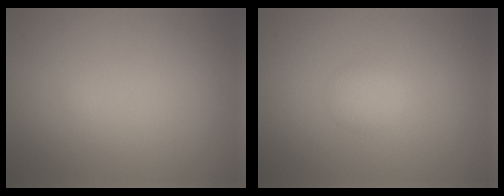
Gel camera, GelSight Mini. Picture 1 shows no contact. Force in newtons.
{"total": 1.4, "press": 1.4, "slide": 0.1}